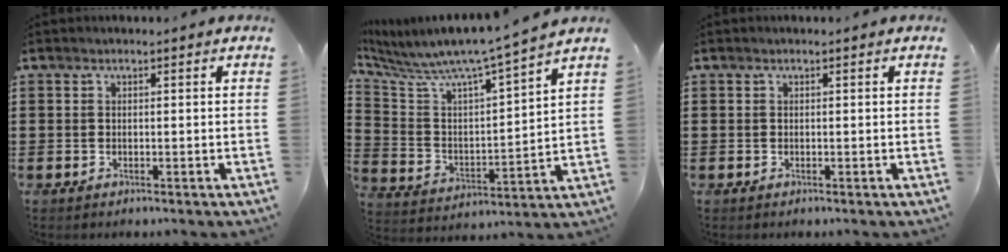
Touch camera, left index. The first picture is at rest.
{"total": 6.6, "force": [6.0, 0.0, 2.9], "torque": [-0.090, -0.056, 0.090]}
{"total": 0.0}